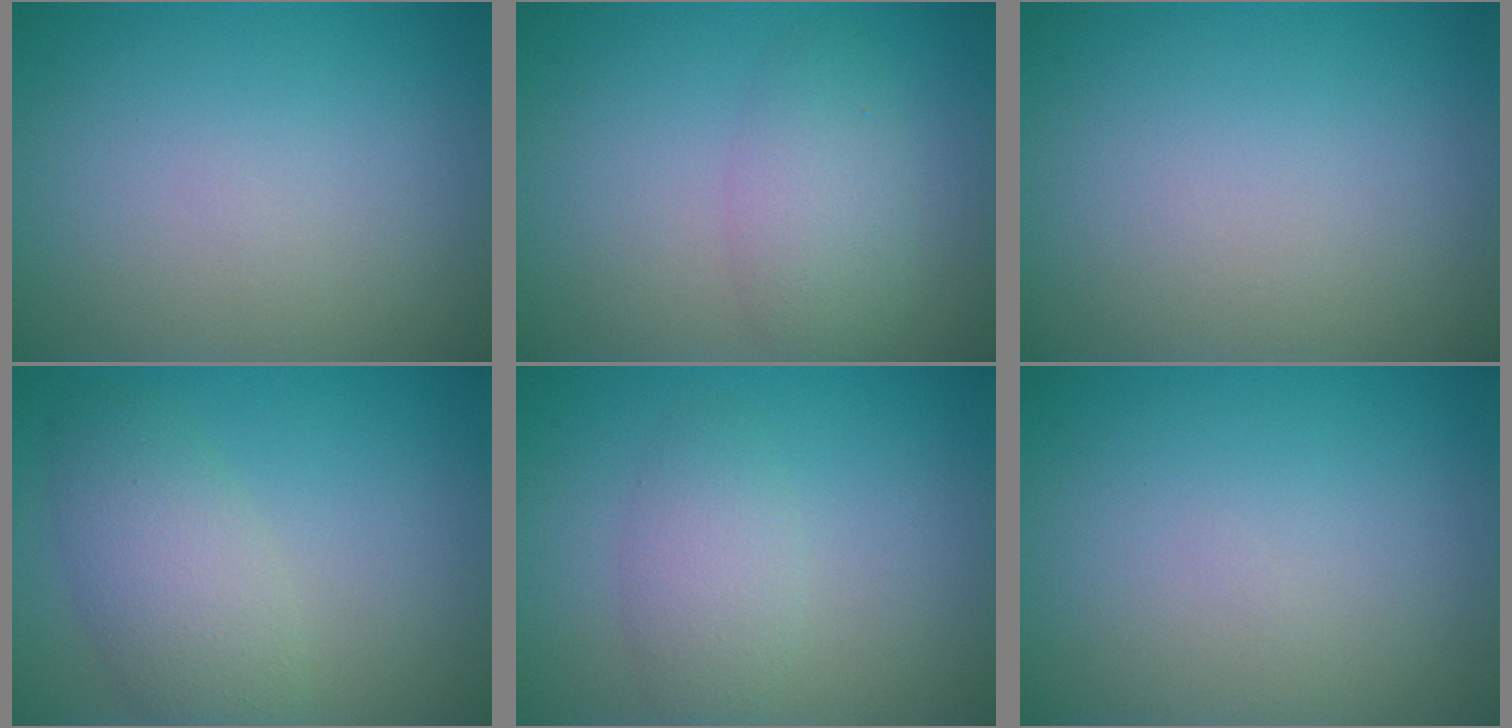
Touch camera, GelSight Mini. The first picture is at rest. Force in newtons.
{"total": 3.2, "press": 3.2, "slide": 0.1}
{"total": 0.0}
{"total": 4.2, "press": 4.2, "slide": 0.3}
{"total": 2.6, "press": 2.6, "slide": 0.0}
{"total": 0.0}